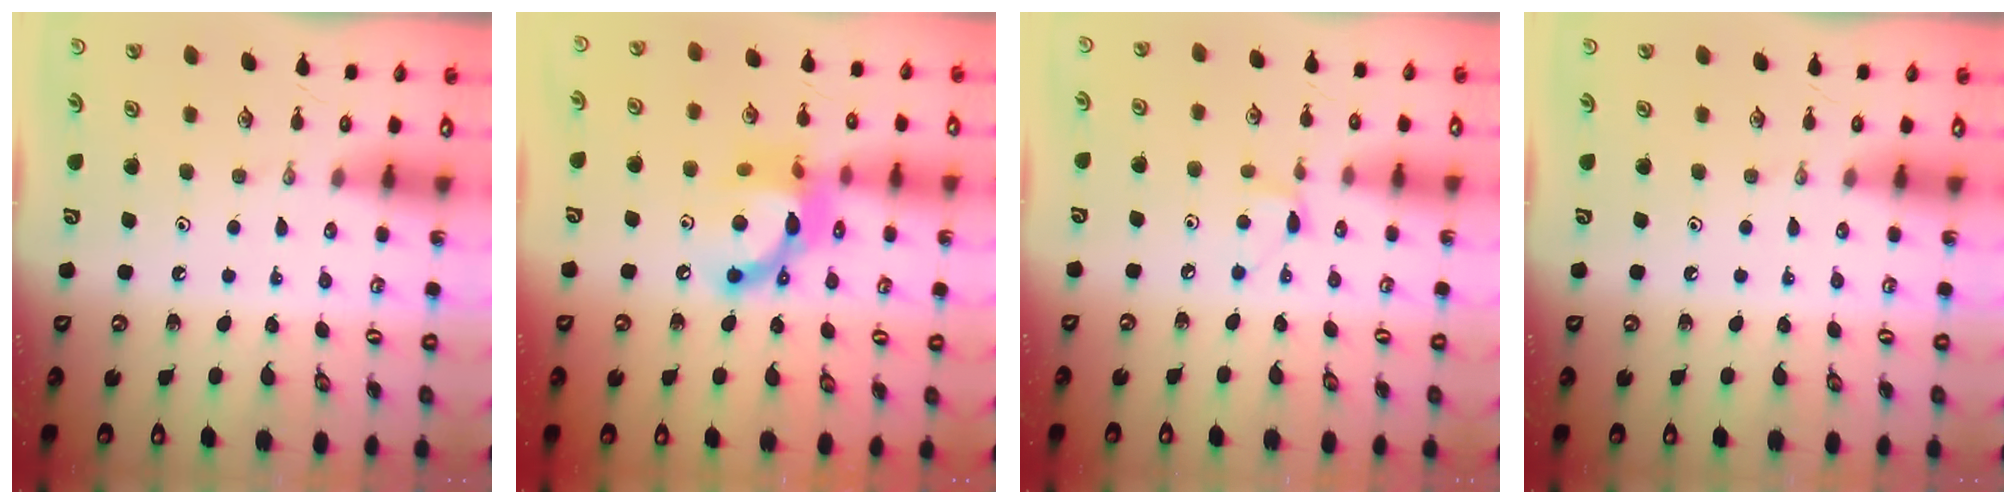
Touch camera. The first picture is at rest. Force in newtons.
{"total": 13.7, "press": 13.7, "slide": 0.9}
{"total": 5.2, "press": 5.1, "slide": 0.8}
{"total": 0.0}